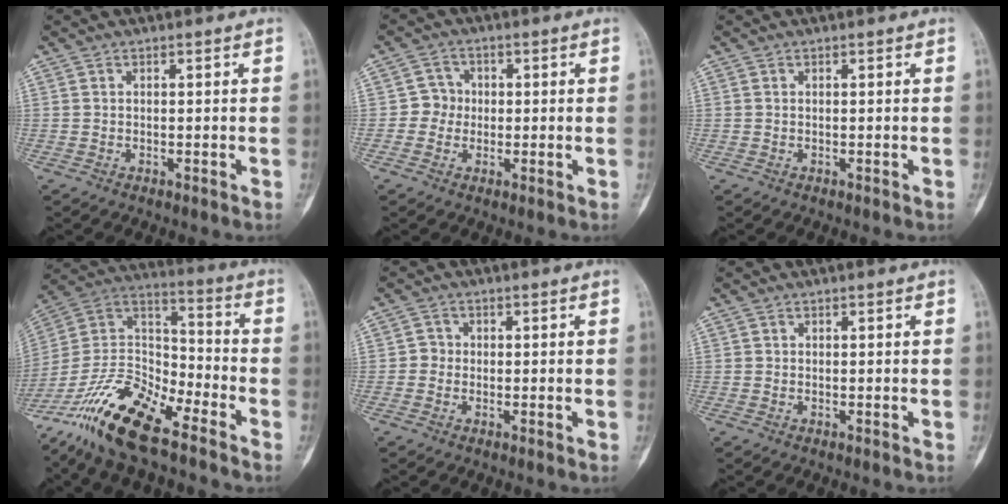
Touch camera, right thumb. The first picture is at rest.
{"total": 3.8, "force": [-0.2, 3.7, 0.8], "torque": [0.017, 0.011, -0.011]}
{"total": 0.0}
{"total": 19.6, "force": [-13.5, 6.5, 12.6], "torque": [-0.239, 0.072, -0.253]}
{"total": 1.9, "force": [-0.2, 1.8, 0.5], "torque": [0.007, 0.008, -0.010]}
{"total": 0.0}